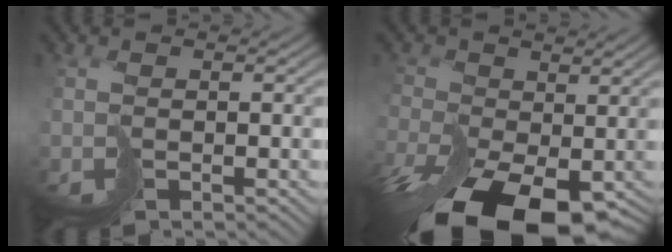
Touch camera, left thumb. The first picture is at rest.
{"total": 14.2, "force": [-7.5, 7.2, 9.7], "torque": [-0.208, -0.047, -0.101]}